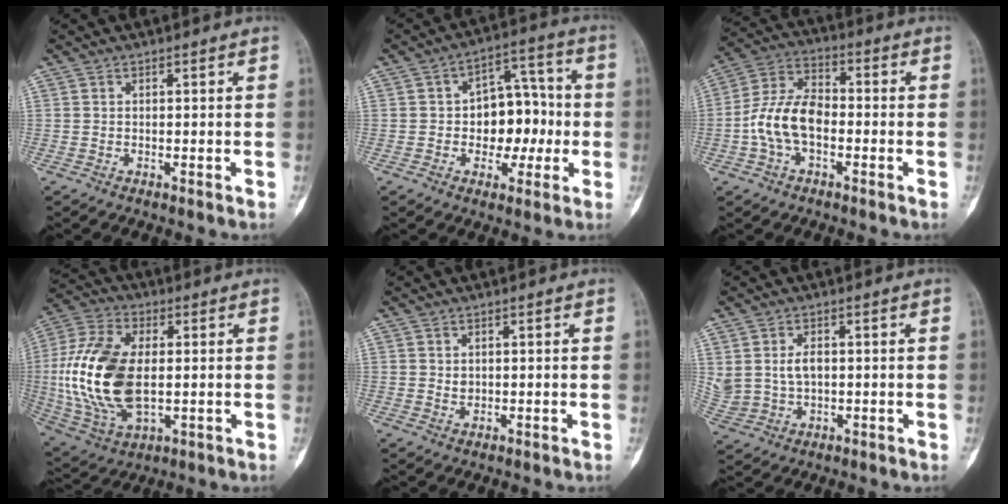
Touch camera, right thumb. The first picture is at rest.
{"total": 11.7, "force": [-1.1, 8.1, 8.5], "torque": [-0.064, 0.039, -0.020]}
{"total": 11.1, "force": [-2.3, 6.7, 8.6], "torque": [-0.167, 0.037, -0.051]}
{"total": 20.2, "force": [-0.2, 11.1, 16.9], "torque": [-0.365, -0.005, 0.005]}
{"total": 2.8, "force": [0.7, 2.1, 1.7], "torque": [-0.023, -0.009, 0.021]}
{"total": 6.4, "force": [1.1, 4.4, 4.5], "torque": [-0.086, -0.001, 0.035]}